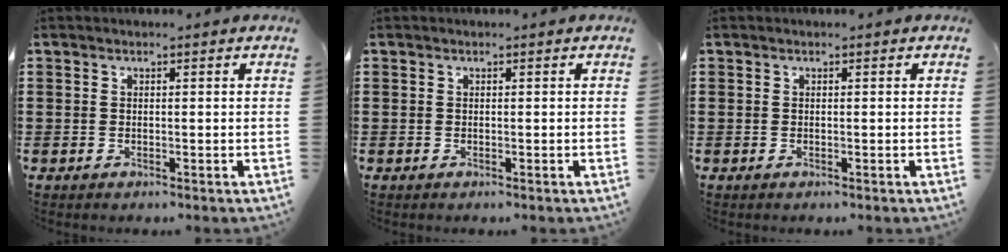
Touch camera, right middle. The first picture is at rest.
{"total": 0.0}
{"total": 0.0}